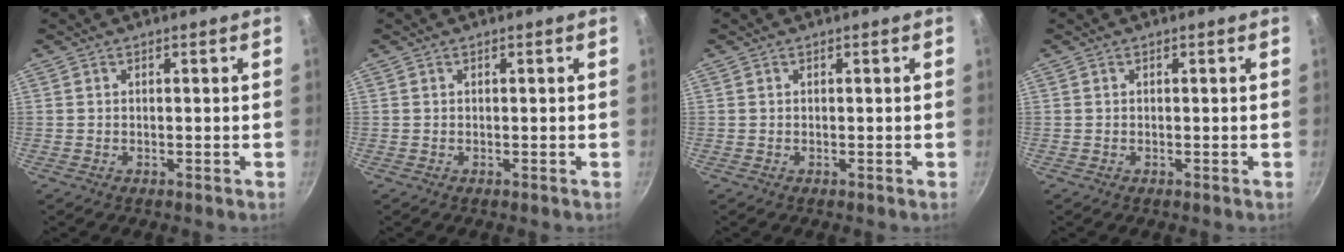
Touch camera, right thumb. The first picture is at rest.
{"total": 0.0}
{"total": 0.0}
{"total": 0.0}